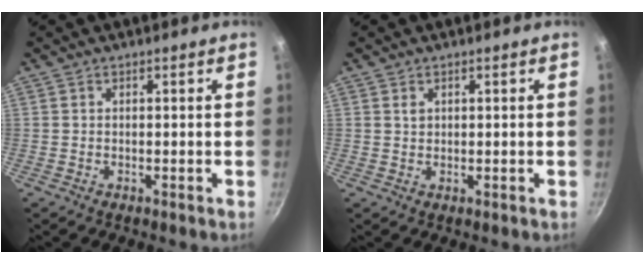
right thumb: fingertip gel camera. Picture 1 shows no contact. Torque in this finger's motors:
{"motor_torque": [0.20, 0.06, 0.30, -0.10, 0.01]}